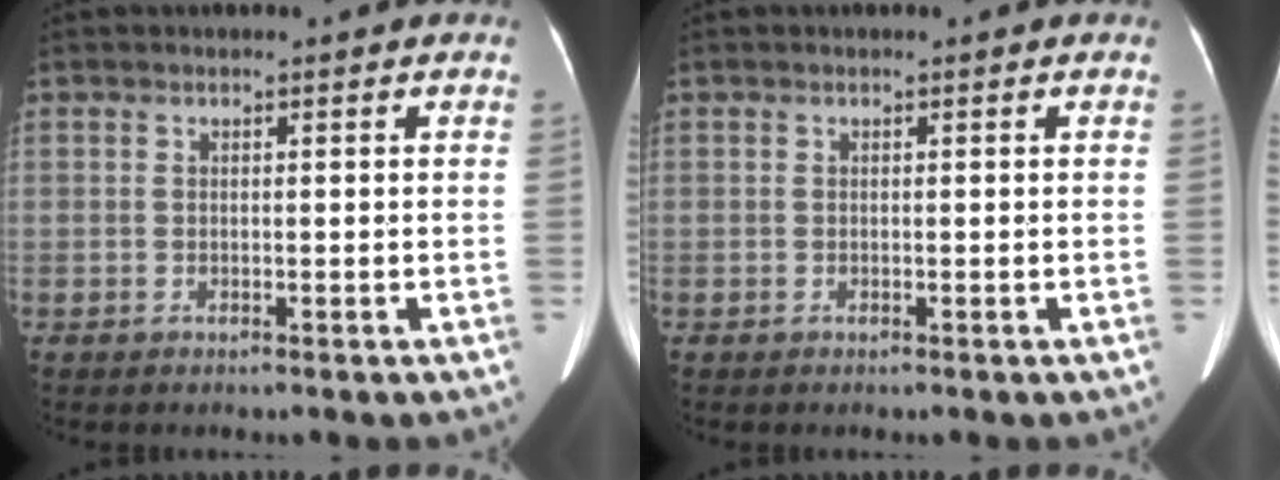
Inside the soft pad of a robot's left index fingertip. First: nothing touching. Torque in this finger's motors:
{"motor_torque": [-0.04, 0.18, -0.01, -0.01]}